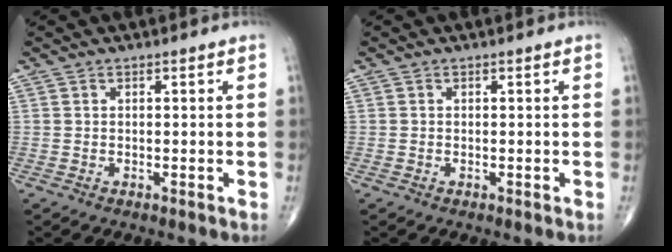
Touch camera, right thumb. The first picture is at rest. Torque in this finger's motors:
{"motor_torque": [-0.41, -0.29, -0.29, -0.26, 0.03]}